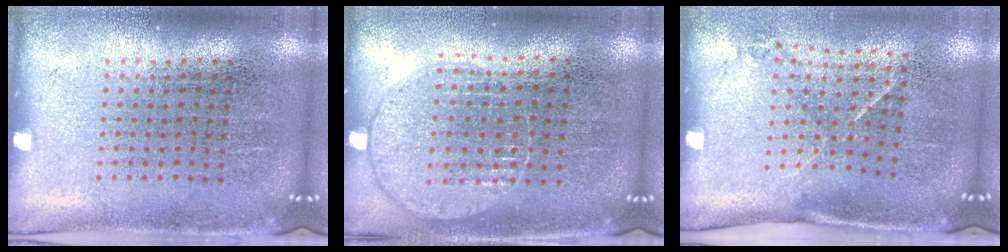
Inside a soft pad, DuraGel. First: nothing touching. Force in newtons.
{"total": 1.0, "press": 0.9, "slide": 0.4}
{"total": 1.5, "press": 1.0, "slide": 1.1}